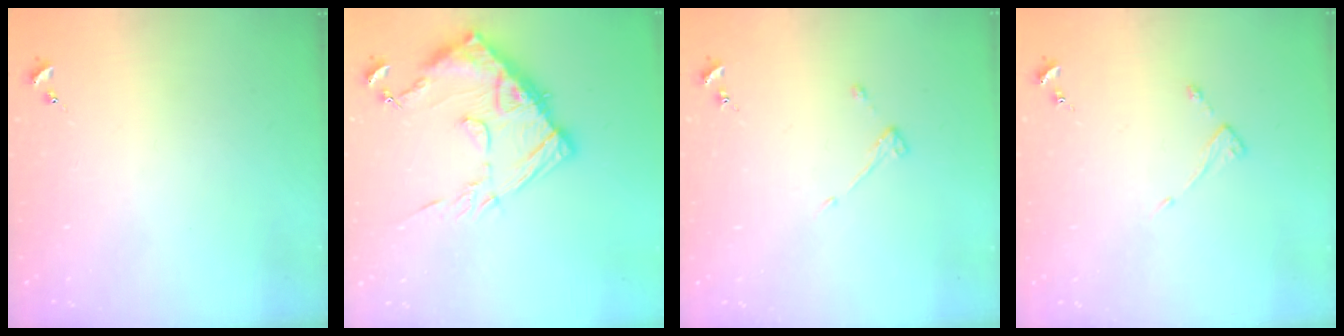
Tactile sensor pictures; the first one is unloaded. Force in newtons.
{"total": 15.8, "press": 15.7, "slide": 1.6}
{"total": 3.6, "press": 3.5, "slide": 0.6}
{"total": 2.6, "press": 2.6, "slide": 0.3}